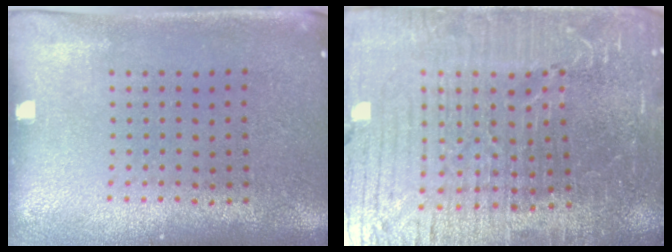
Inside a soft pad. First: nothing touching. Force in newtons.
{"total": 7.1, "press": 6.2, "slide": 3.6}